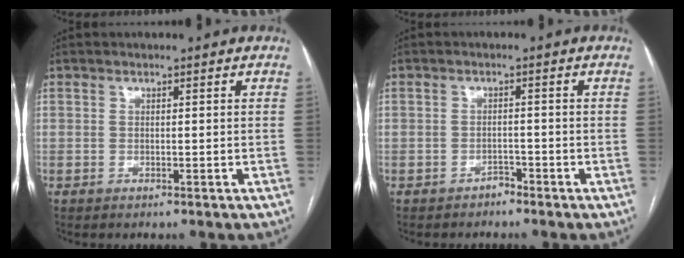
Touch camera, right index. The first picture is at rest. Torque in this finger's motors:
{"motor_torque": [-0.08, 0.10, -0.10, -0.03]}